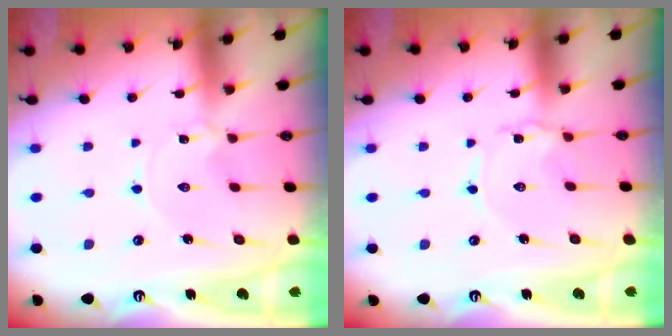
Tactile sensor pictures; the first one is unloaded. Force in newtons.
{"total": 1.9, "press": 1.9, "slide": 0.3}